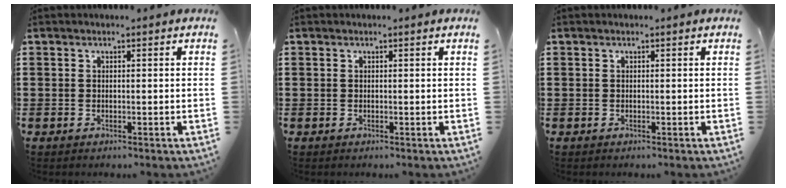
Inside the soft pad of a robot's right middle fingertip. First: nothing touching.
{"total": 0.0}
{"total": 0.0}